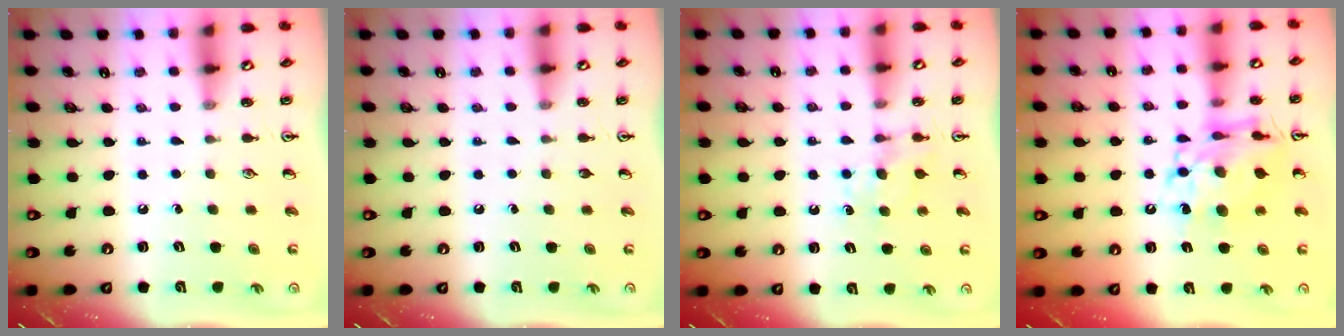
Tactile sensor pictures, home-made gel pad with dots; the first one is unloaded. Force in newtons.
{"total": 0.0}
{"total": 4.7, "press": 4.6, "slide": 0.6}
{"total": 12.7, "press": 12.7, "slide": 1.1}